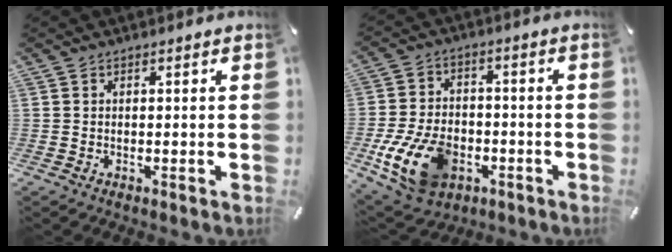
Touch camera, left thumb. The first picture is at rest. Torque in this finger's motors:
{"motor_torque": [0.77, 1.43, 0.32, 0.22, 0.19]}